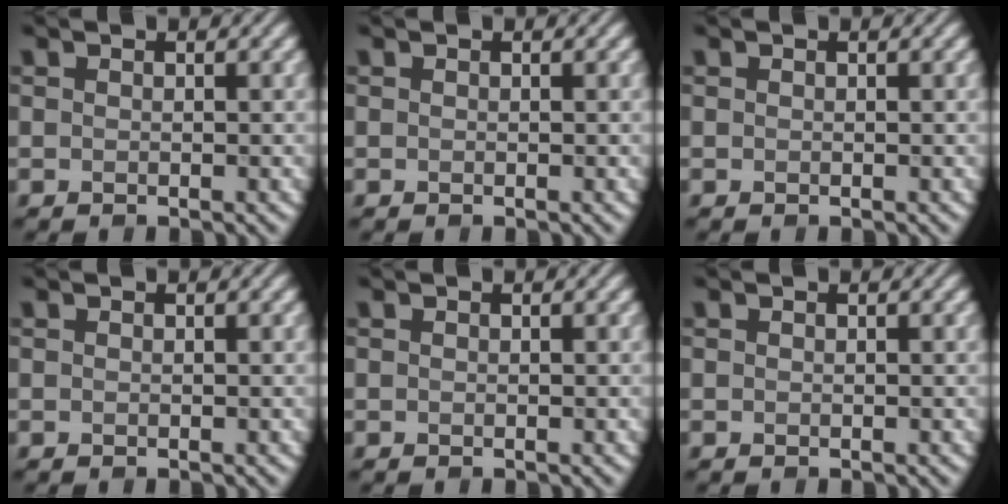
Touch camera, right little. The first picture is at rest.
{"total": 0.0}
{"total": 0.0}
{"total": 0.0}
{"total": 0.0}
{"total": 0.0}